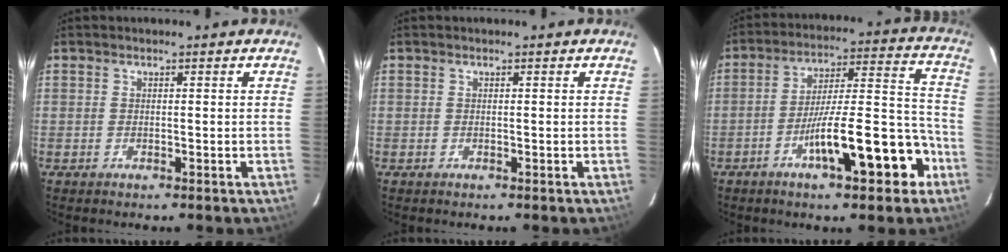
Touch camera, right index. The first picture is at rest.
{"total": 0.0}
{"total": 15.5, "force": [-7.3, 2.8, 13.4], "torque": [-0.211, 0.020, -0.110]}